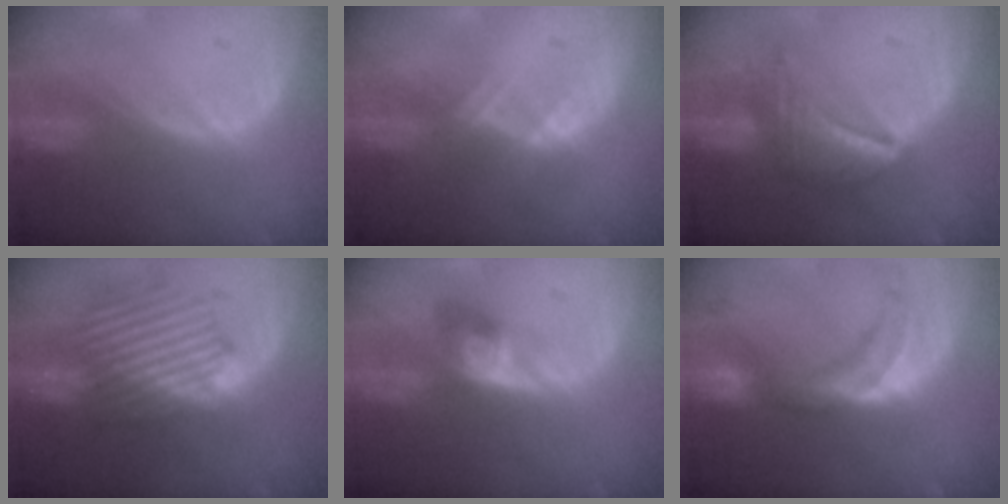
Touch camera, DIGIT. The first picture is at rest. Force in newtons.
{"total": 1.9, "press": 1.9, "slide": 0.3}
{"total": 7.5, "press": 6.6, "slide": 3.6}
{"total": 8.7, "press": 8.6, "slide": 1.6}
{"total": 3.9, "press": 3.9, "slide": 0.2}
{"total": 10.9, "press": 9.4, "slide": 5.4}